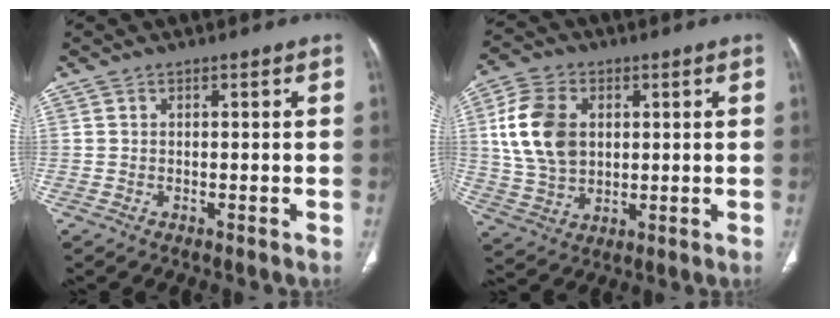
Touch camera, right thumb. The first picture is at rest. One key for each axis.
{"total": 13.0, "fx": 2.6, "fy": 9.2, "fz": 8.8, "tx": -0.153, "ty": -0.001, "tz": 0.053}